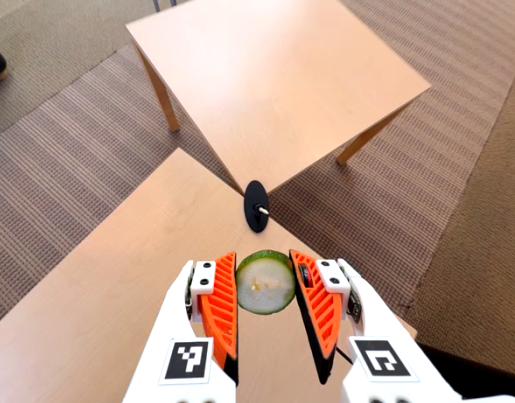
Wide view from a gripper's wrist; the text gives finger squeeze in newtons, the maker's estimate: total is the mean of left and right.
{"total": 11.5, "left": 12.2, "right": 10.7}